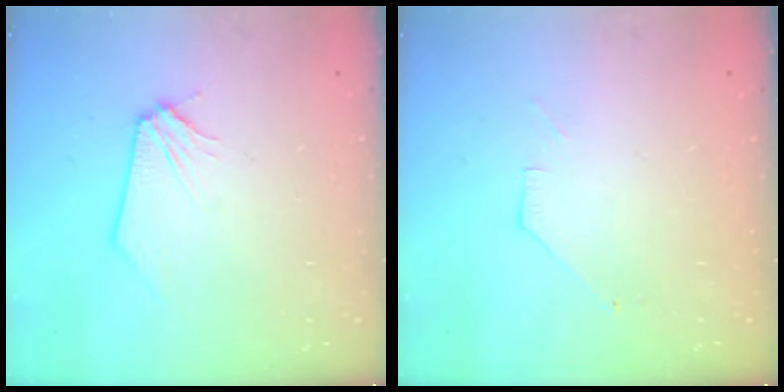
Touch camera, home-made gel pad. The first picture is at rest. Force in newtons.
{"total": 1.0, "press": 1.0, "slide": 0.2}